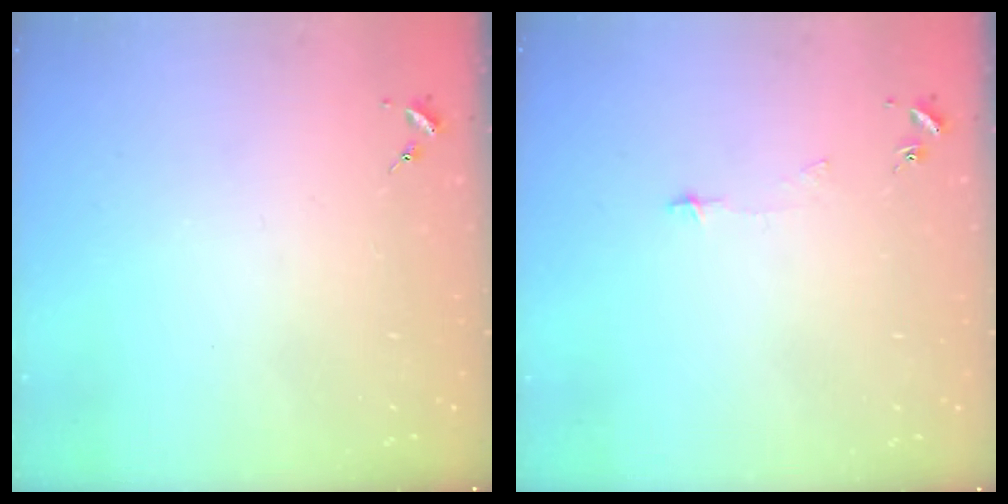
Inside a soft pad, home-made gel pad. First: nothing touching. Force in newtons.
{"total": 3.6, "press": 3.6, "slide": 0.3}